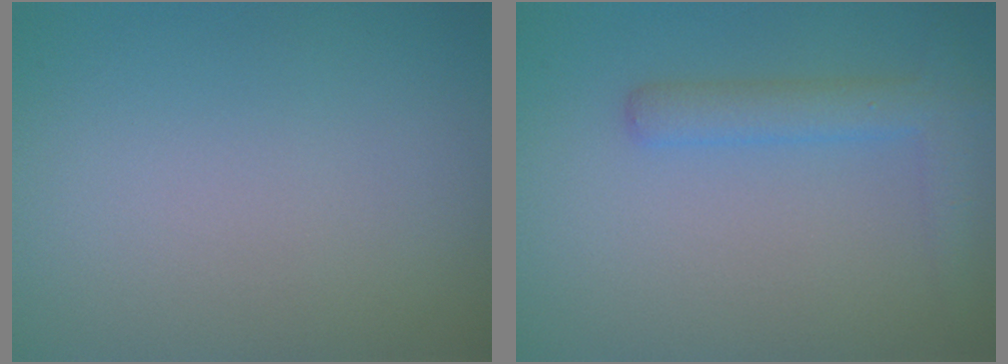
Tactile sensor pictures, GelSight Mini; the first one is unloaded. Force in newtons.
{"total": 2.9, "press": 2.9, "slide": 0.1}